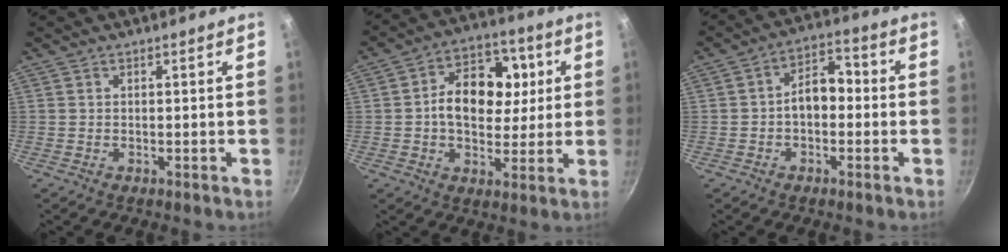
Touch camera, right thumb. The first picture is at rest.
{"total": 14.6, "force": [1.7, 10.1, 10.4], "torque": [-0.119, 0.018, 0.020]}
{"total": 7.4, "force": [-0.8, 4.8, 5.6], "torque": [-0.072, 0.031, -0.024]}